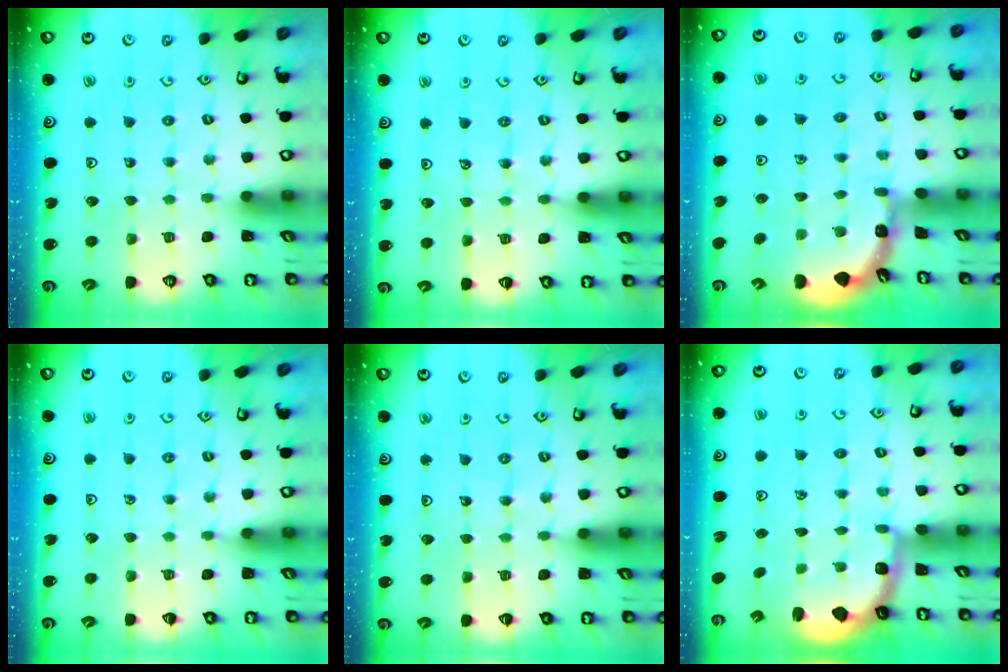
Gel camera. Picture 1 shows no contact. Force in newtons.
{"total": 5.0, "press": 4.8, "slide": 1.3}
{"total": 1.6, "press": 1.6, "slide": 0.1}
{"total": 1.9, "press": 1.9, "slide": 0.3}
{"total": 3.1, "press": 3.0, "slide": 0.8}
{"total": 2.4, "press": 1.1, "slide": 2.1}